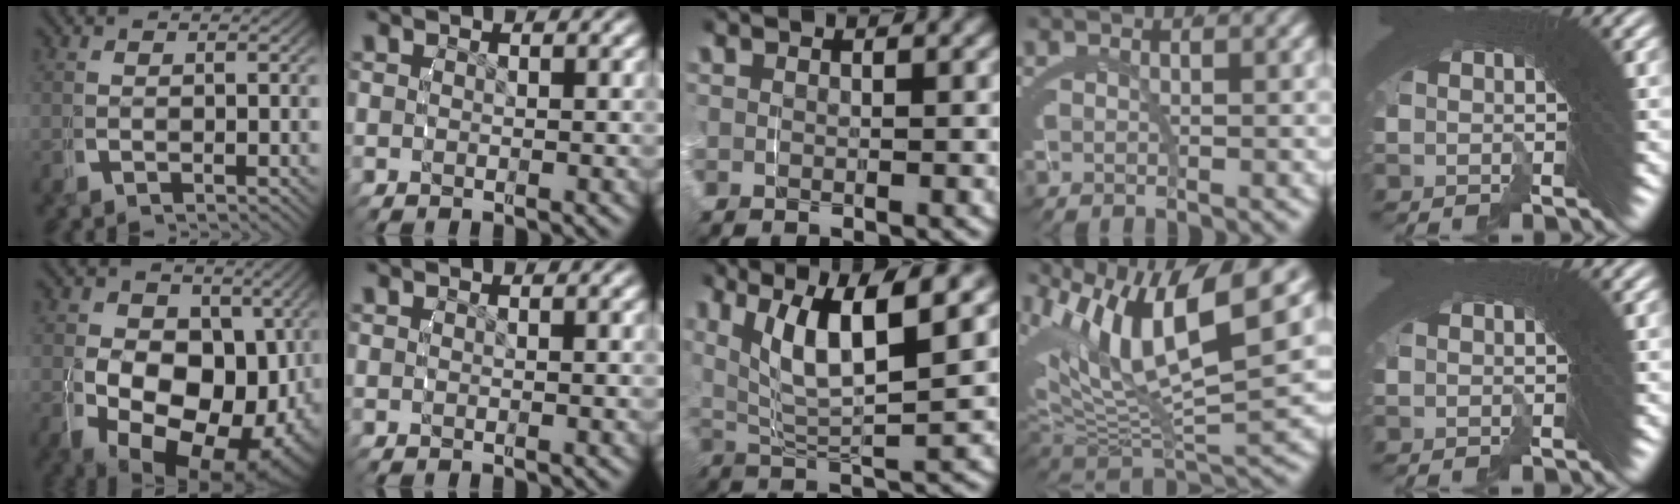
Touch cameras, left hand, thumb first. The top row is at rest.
{"thumb": {"total": 17.6, "force": [-2.8, 12.8, 11.7], "torque": [-0.222, -0.095, -0.005]}, "middle": {"total": 8.1, "force": [2.3, 4.5, 6.3], "torque": [-0.114, 0.004, 0.032]}, "ring": {"total": 12.3, "force": [2.7, 7.0, 9.7], "torque": [-0.172, -0.005, 0.046]}}